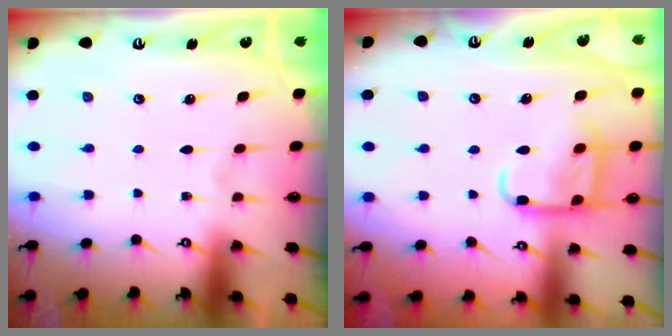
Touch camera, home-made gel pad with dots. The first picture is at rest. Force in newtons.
{"total": 11.6, "press": 11.6, "slide": 1.1}